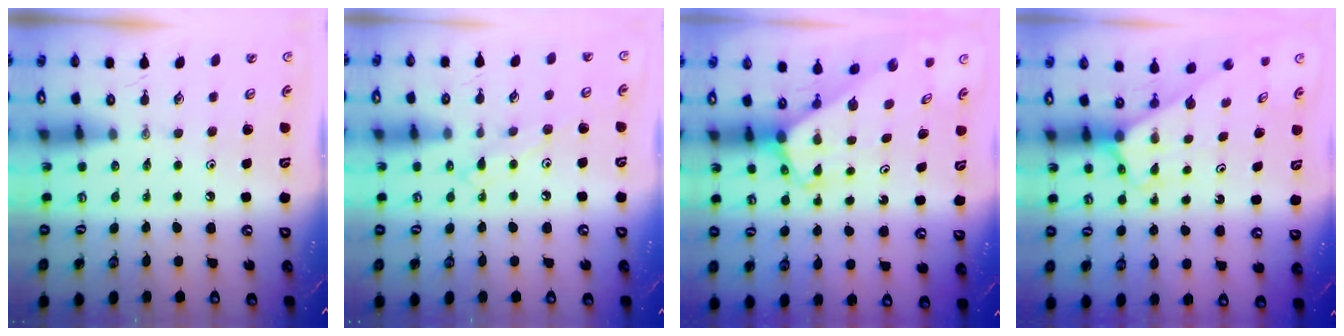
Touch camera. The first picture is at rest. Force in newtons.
{"total": 7.5, "press": 7.4, "slide": 0.6}
{"total": 2.5, "press": 2.5, "slide": 0.1}
{"total": 2.6, "press": 2.6, "slide": 0.1}